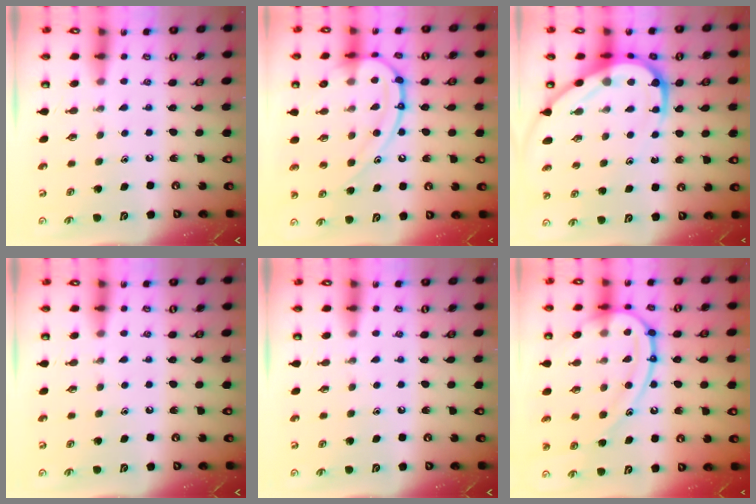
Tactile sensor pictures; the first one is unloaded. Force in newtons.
{"total": 15.1, "press": 15.1, "slide": 1.4}
{"total": 12.4, "press": 12.4, "slide": 1.2}
{"total": 0.0}
{"total": 0.0}
{"total": 17.4, "press": 17.4, "slide": 1.6}